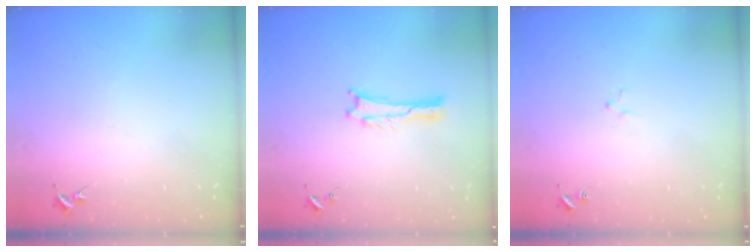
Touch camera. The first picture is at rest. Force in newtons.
{"total": 0.0}
{"total": 1.5, "press": 1.5, "slide": 0.2}